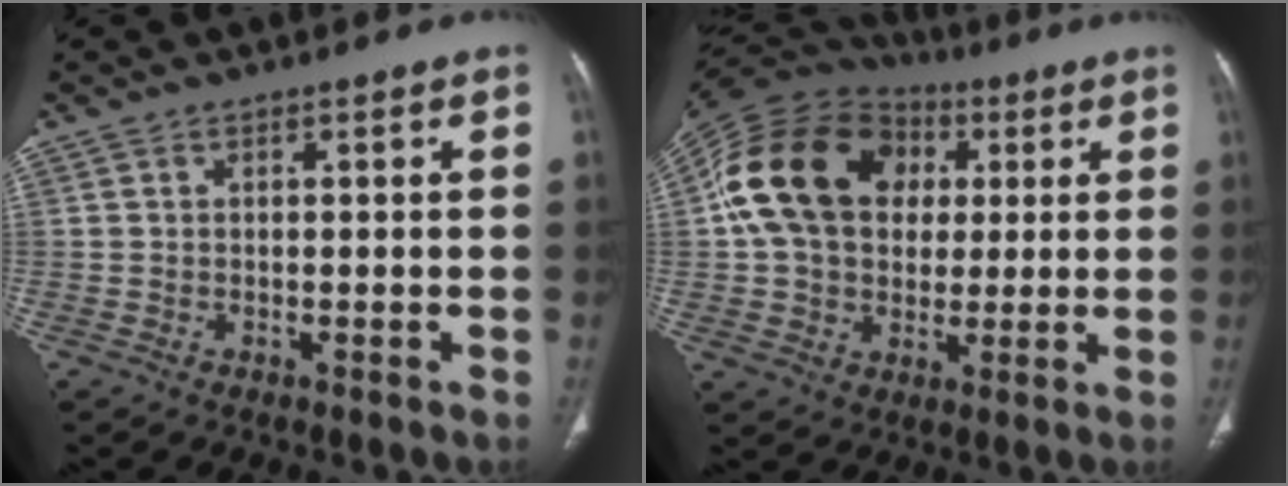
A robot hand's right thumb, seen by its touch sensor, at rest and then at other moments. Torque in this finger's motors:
{"motor_torque": [2.18, 2.82, 1.00, -1.03, 0.17]}